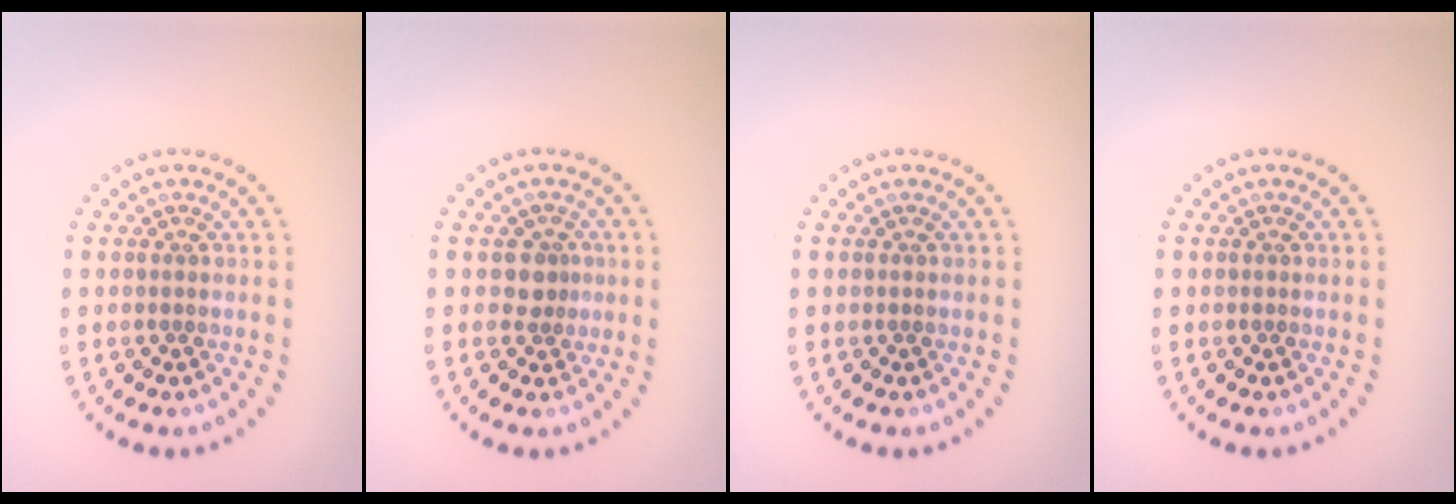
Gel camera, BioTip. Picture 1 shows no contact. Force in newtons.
{"total": 1.5, "press": 1.1, "slide": 1.0}
{"total": 0.0}
{"total": 0.0}